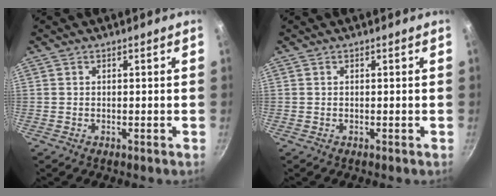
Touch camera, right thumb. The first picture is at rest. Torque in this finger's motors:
{"motor_torque": [-0.06, 0.01, 0.01, 0.01, 0.01]}